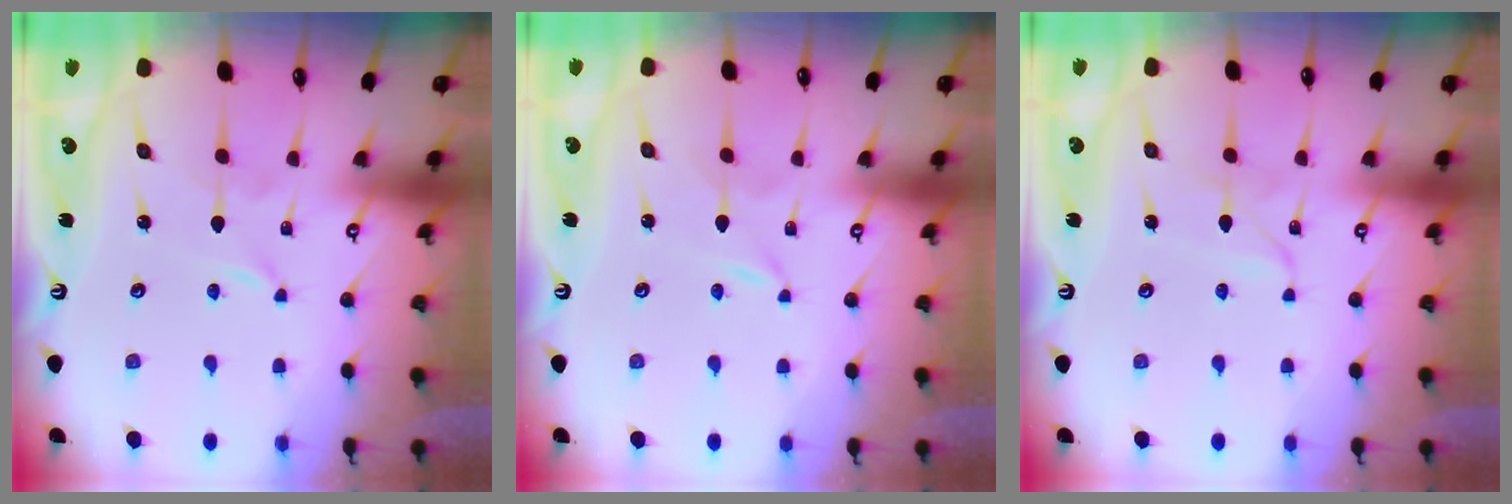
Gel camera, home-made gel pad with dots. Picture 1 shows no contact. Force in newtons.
{"total": 0.0}
{"total": 2.6, "press": 2.6, "slide": 0.1}